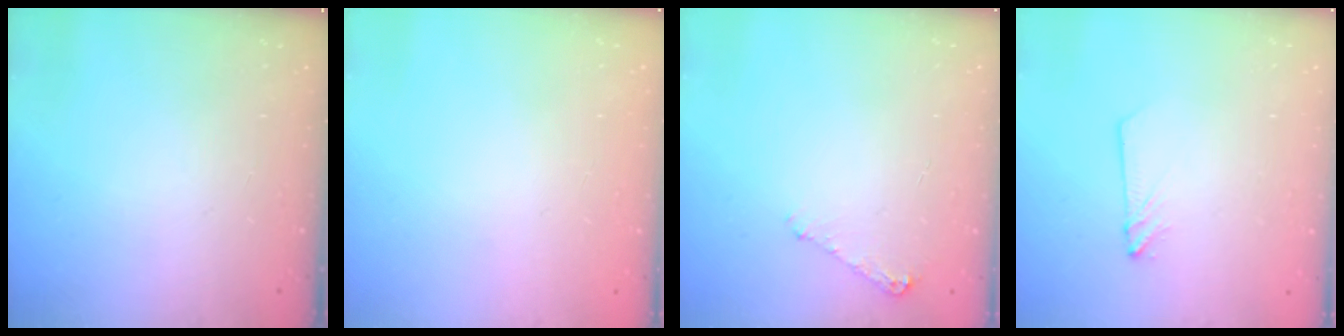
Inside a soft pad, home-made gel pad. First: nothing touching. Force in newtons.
{"total": 0.7, "press": 0.3, "slide": 0.7}
{"total": 5.3, "press": 5.2, "slide": 0.6}
{"total": 2.8, "press": 2.8, "slide": 0.3}